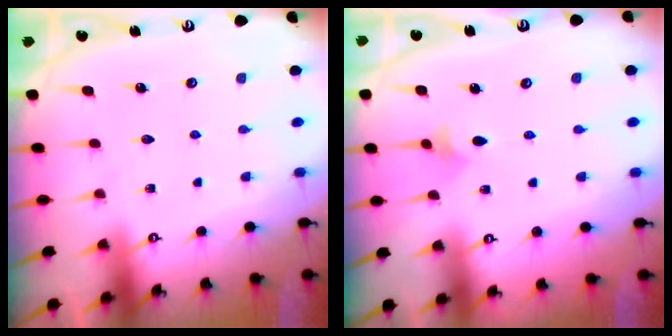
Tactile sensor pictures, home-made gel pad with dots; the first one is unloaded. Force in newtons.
{"total": 3.7, "press": 3.6, "slide": 0.8}